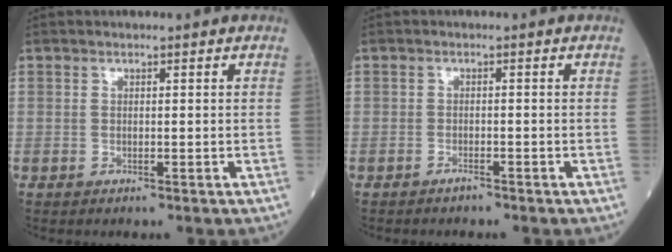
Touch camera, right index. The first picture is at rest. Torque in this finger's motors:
{"motor_torque": [-0.21, 0.01, 0.07, 0.02]}